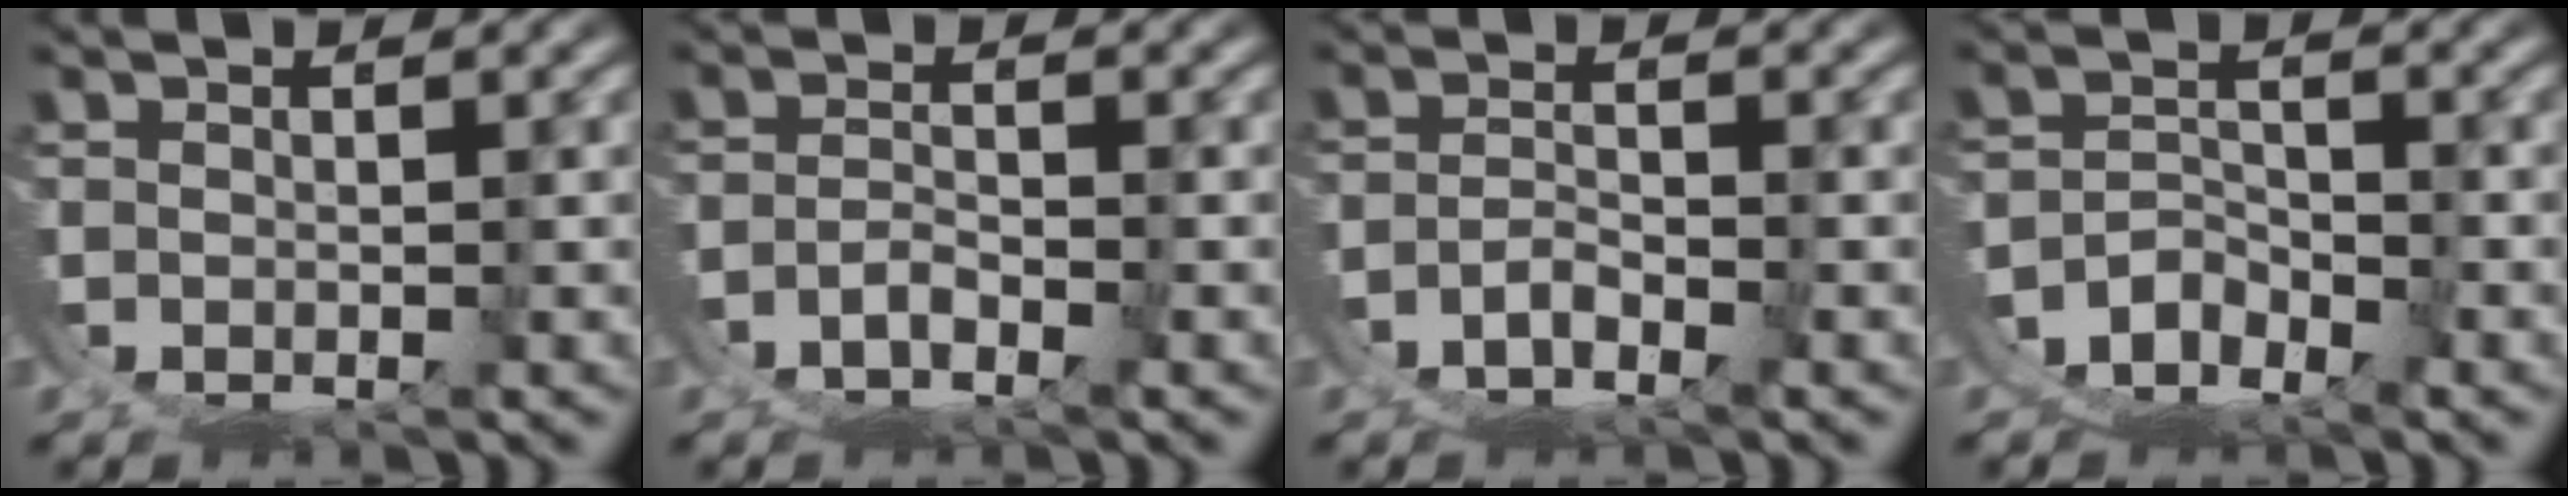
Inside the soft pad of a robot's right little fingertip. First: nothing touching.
{"total": 2.9, "force": [-2.5, 0.8, 1.3], "torque": [-0.015, 0.001, -0.047]}
{"total": 3.9, "force": [-3.1, 1.9, 1.5], "torque": [-0.024, -0.002, -0.056]}
{"total": 6.8, "force": [-4.0, 4.9, 2.4], "torque": [-0.059, -0.022, -0.071]}